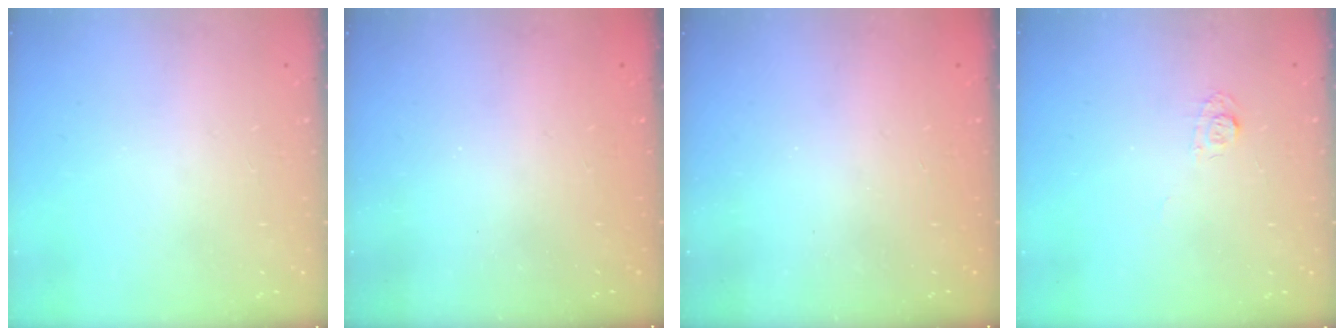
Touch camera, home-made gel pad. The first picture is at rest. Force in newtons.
{"total": 2.3, "press": 2.2, "slide": 0.7}
{"total": 2.4, "press": 2.3, "slide": 0.8}
{"total": 4.3, "press": 4.2, "slide": 0.6}